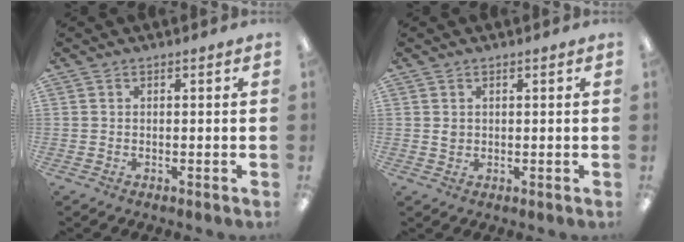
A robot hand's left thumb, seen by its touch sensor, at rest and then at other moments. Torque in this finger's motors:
{"motor_torque": [0.33, 0.26, 0.38, -0.21, -0.01]}